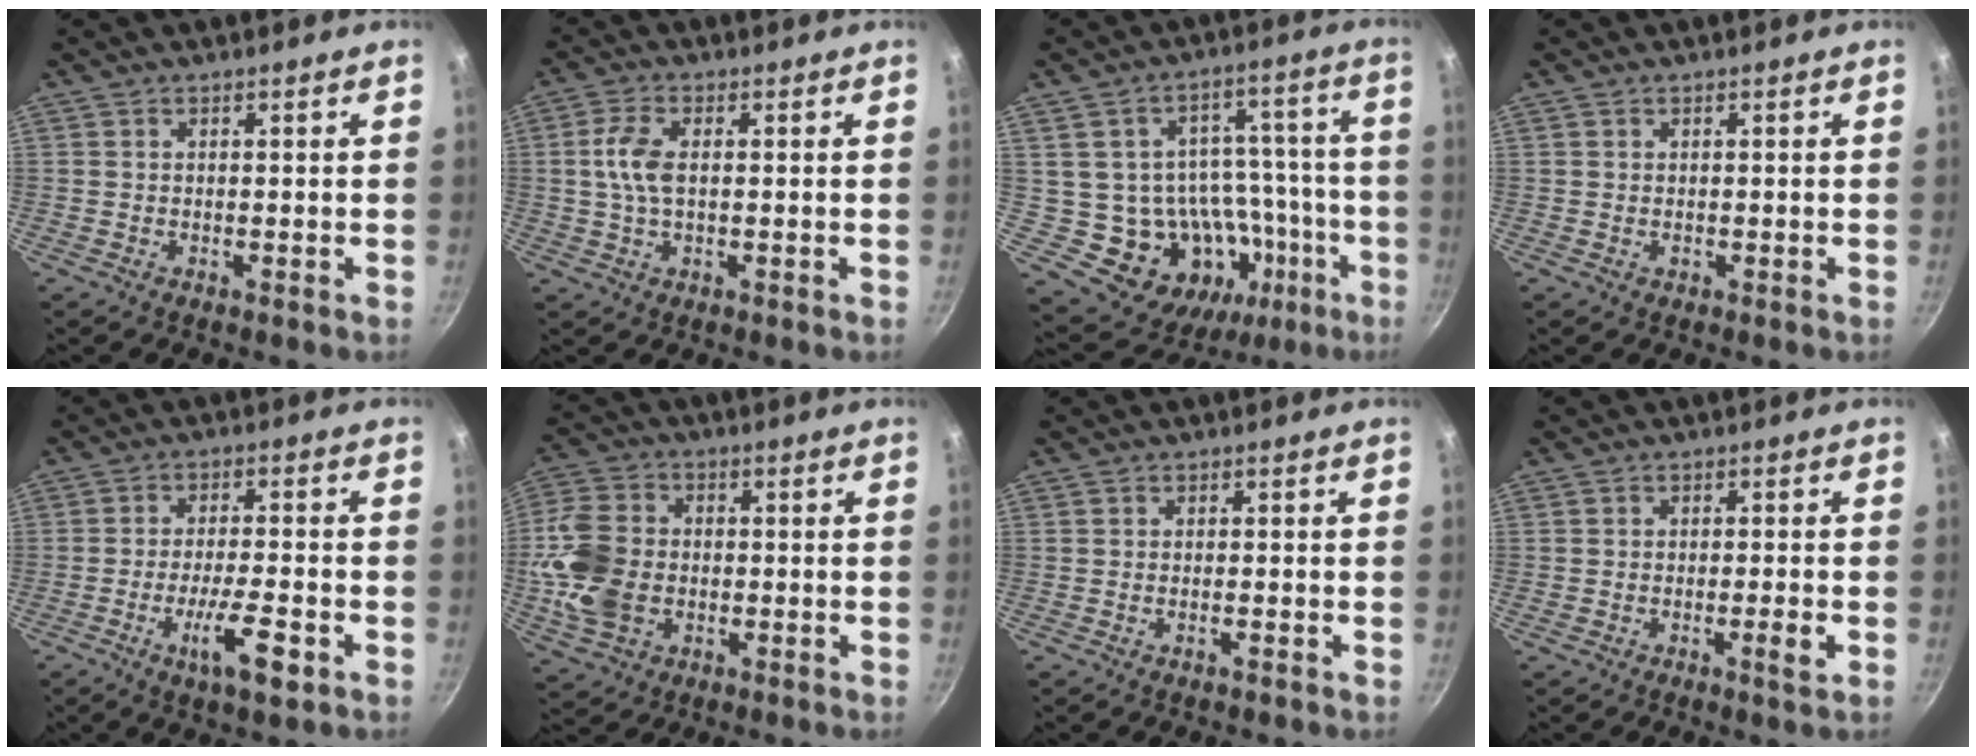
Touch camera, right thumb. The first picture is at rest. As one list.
[{"total": 5.9, "force": [0.5, 3.0, 5.1], "torque": [-0.107, 0.008, 0.008]}, {"total": 20.0, "force": [-5.1, 15.3, 11.9], "torque": [-0.139, 0.048, -0.041]}, {"total": 0.6, "force": [0.1, 0.5, 0.3], "torque": [0.000, 0.001, 0.002]}, {"total": 8.9, "force": [-3.7, 2.1, 7.9], "torque": [-0.131, 0.012, -0.063]}, {"total": 14.1, "force": [-1.6, 10.1, 9.7], "torque": [-0.198, 0.011, -0.034]}, {"total": 0.8, "force": [-0.5, 0.0, 0.6], "torque": [-0.017, 0.003, -0.011]}, {"total": 2.9, "force": [-1.1, 0.4, 2.6], "torque": [-0.039, 0.008, -0.014]}]